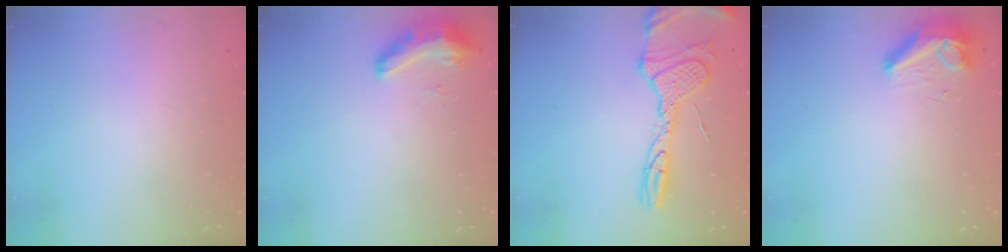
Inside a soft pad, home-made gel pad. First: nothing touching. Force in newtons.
{"total": 8.5, "press": 8.3, "slide": 1.6}
{"total": 17.0, "press": 17.0, "slide": 1.6}
{"total": 8.3, "press": 8.2, "slide": 0.9}